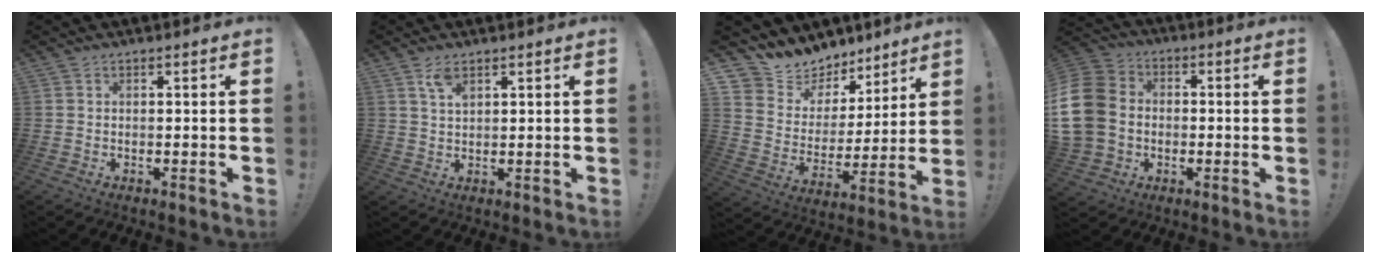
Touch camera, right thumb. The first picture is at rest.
{"total": 4.4, "force": [2.7, 1.8, 3.0], "torque": [-0.055, -0.009, 0.047]}
{"total": 9.1, "force": [7.3, 5.5, 0.3], "torque": [-0.022, -0.073, 0.139]}
{"total": 15.6, "force": [-1.4, 12.7, 8.9], "torque": [-0.166, 0.021, -0.020]}